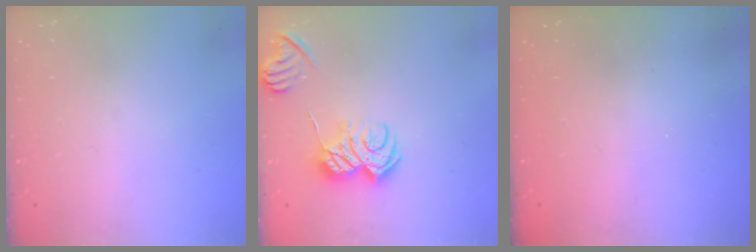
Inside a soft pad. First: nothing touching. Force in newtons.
{"total": 8.6, "press": 8.5, "slide": 0.9}
{"total": 2.6, "press": 2.5, "slide": 0.8}